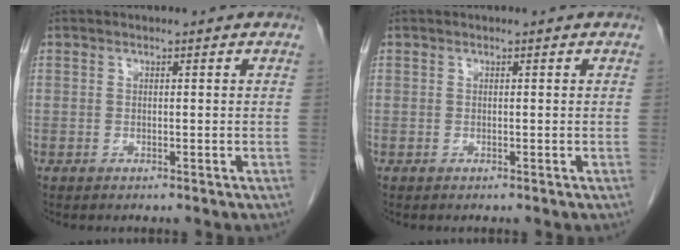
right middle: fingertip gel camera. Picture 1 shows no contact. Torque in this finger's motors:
{"motor_torque": [-0.05, -0.05, 0.00, -0.01]}